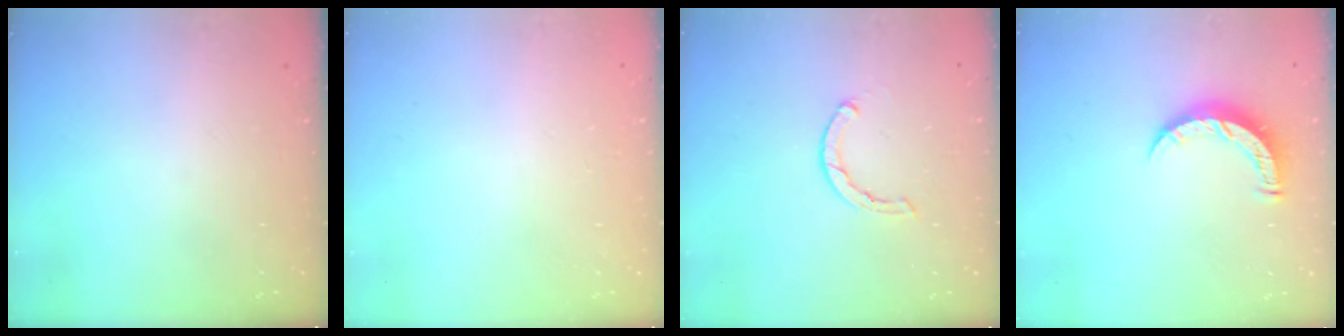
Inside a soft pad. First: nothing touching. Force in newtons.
{"total": 2.4, "press": 2.4, "slide": 0.2}
{"total": 1.7, "press": 1.6, "slide": 0.3}
{"total": 7.7, "press": 7.7, "slide": 0.3}